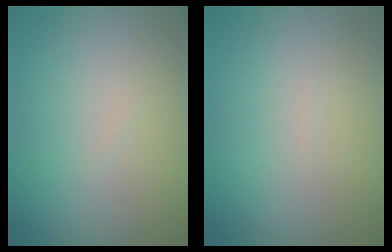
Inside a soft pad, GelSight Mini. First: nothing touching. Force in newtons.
{"total": 0.0}